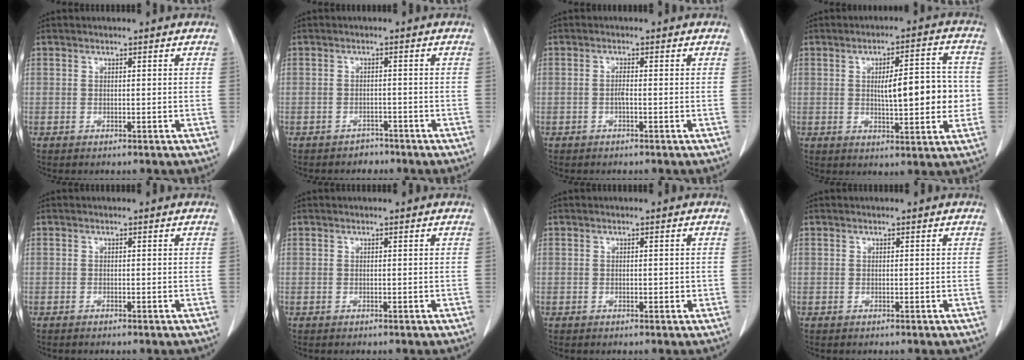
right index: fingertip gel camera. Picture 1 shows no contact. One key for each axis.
{"total": 2.1, "fx": -1.7, "fy": 1.1, "fz": -0.1, "tx": -0.004, "ty": 0.003, "tz": -0.026}
{"total": 1.0, "fx": -0.4, "fy": 0.1, "fz": 0.9, "tx": -0.019, "ty": 0.002, "tz": -0.008}
{"total": 10.6, "fx": -0.1, "fy": 2.8, "fz": 10.3, "tx": -0.146, "ty": 0.017, "tz": 0.004}
{"total": 0.0}
{"total": 0.0}
{"total": 1.1, "fx": -0.2, "fy": 0.7, "fz": 0.9, "tx": -0.015, "ty": 0.000, "tz": 0.000}
{"total": 0.0}